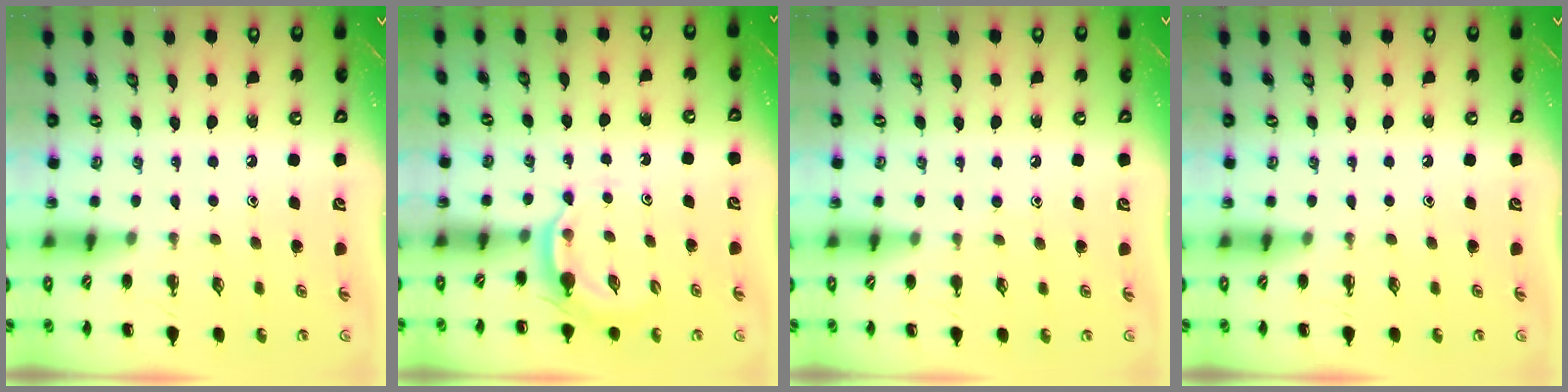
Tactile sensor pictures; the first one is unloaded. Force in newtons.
{"total": 2.9, "press": 2.8, "slide": 0.7}
{"total": 4.5, "press": 4.1, "slide": 1.9}
{"total": 0.0}